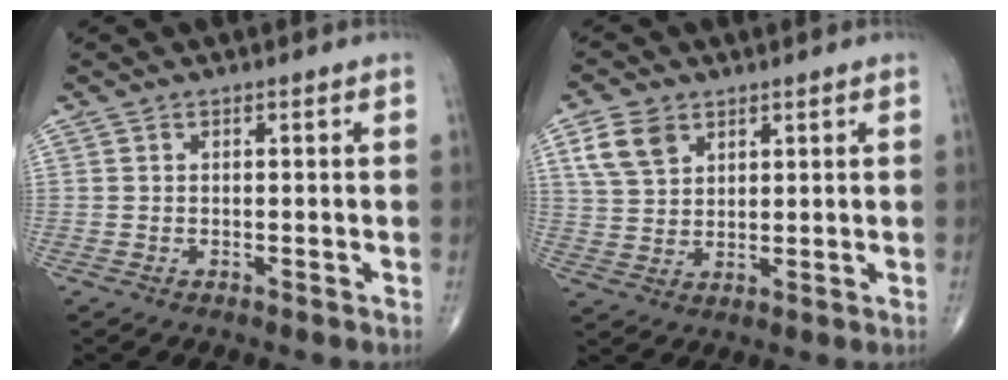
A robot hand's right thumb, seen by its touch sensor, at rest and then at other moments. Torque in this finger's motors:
{"motor_torque": [-0.34, 0.42, 0.29, 0.30, 0.04]}